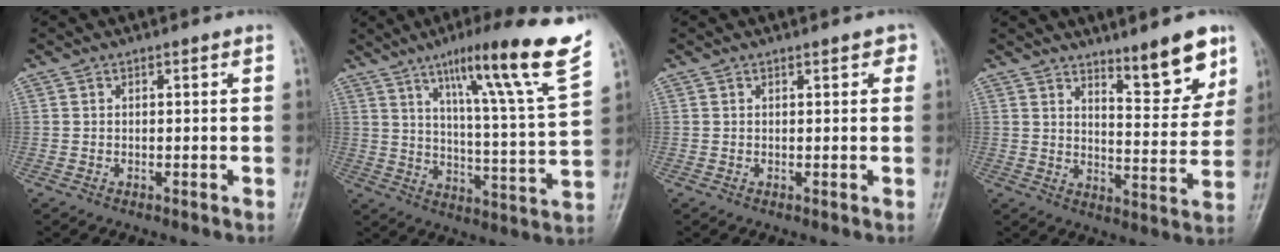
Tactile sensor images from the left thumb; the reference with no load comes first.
{"total": 20.3, "force": [12.4, 0.6, 16.1], "torque": [-0.220, -0.056, 0.180]}
{"total": 1.7, "force": [0.9, 0.8, 1.1], "torque": [-0.005, 0.000, 0.008]}
{"total": 10.5, "force": [7.3, 2.6, 7.1], "torque": [-0.075, -0.059, 0.113]}